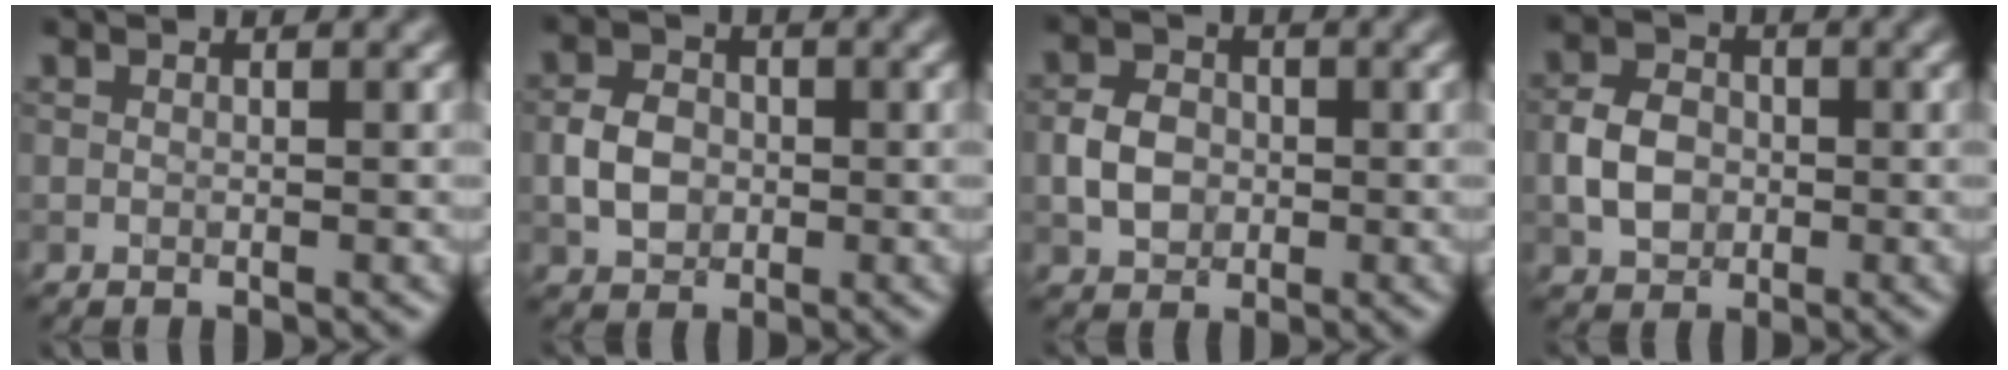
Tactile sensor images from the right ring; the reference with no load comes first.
{"total": 3.5, "force": [-0.5, 2.7, 2.1], "torque": [-0.040, 0.004, -0.014]}
{"total": 3.4, "force": [-0.5, 2.7, 2.0], "torque": [-0.039, 0.004, -0.014]}
{"total": 4.0, "force": [-0.7, 3.1, 2.5], "torque": [-0.047, 0.003, -0.017]}